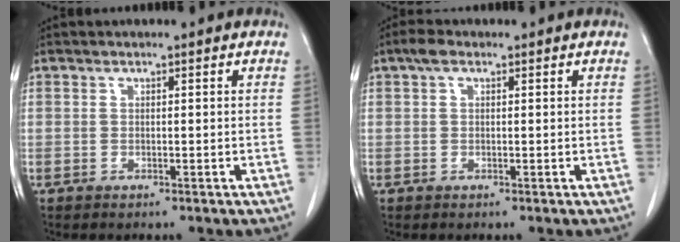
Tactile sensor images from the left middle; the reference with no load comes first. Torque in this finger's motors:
{"motor_torque": [0.37, -0.17, -0.11, 0.01]}